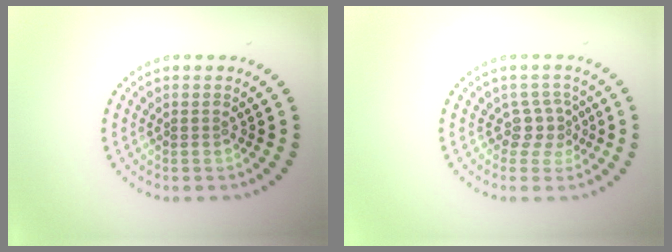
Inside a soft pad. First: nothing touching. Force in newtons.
{"total": 2.2, "press": 1.7, "slide": 1.4}